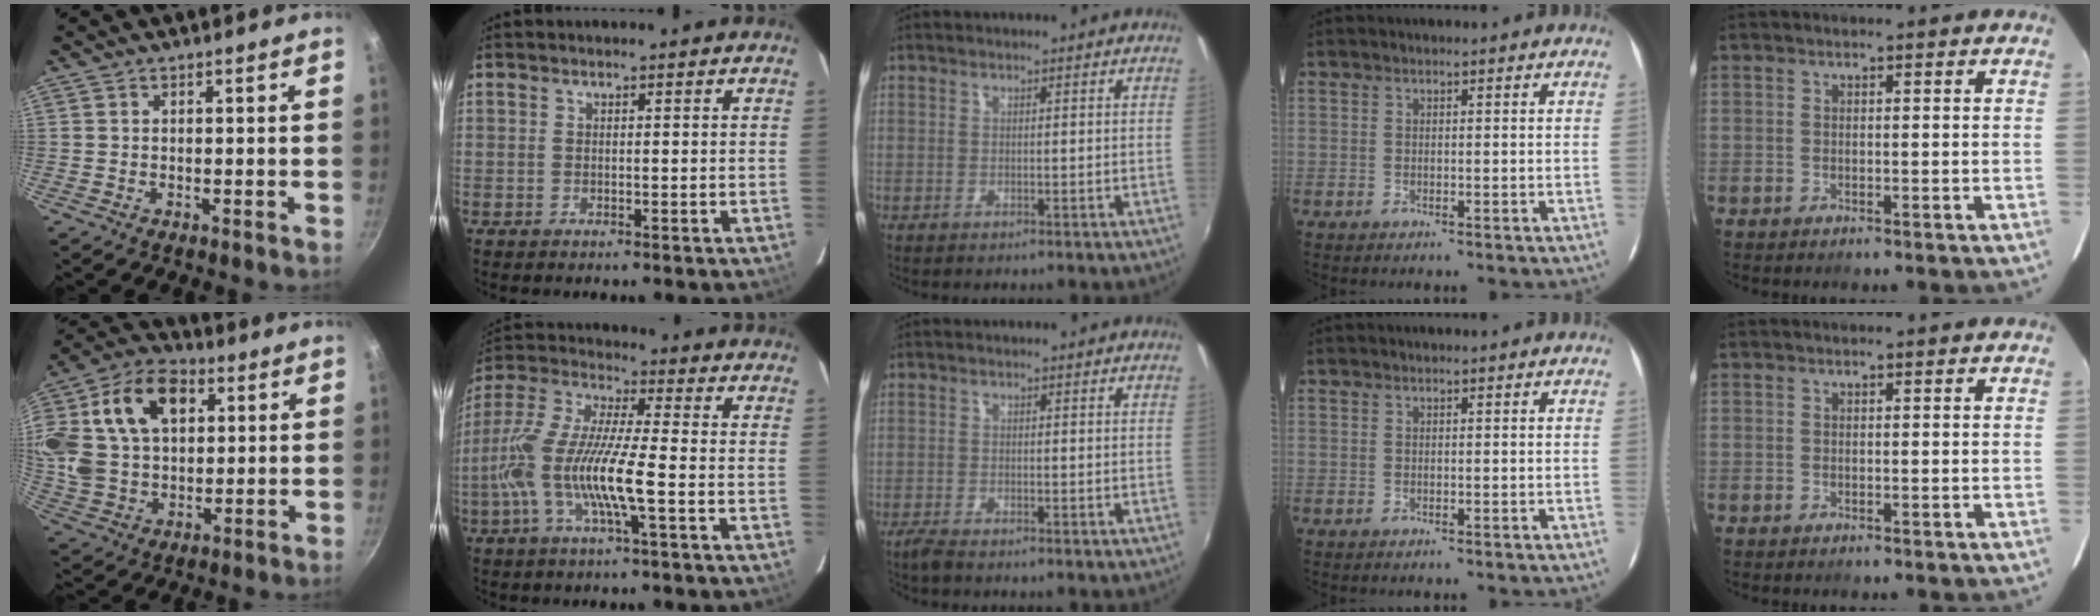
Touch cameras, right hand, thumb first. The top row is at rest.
{"thumb": {"total": 25.5, "force": [7.4, 17.5, 17.0], "torque": [-0.351, 0.023, 0.129]}, "index": {"total": 14.8, "force": [-4.2, 1.6, 14.1], "torque": [-0.285, -0.004, -0.085]}, "middle": {"total": 2.1, "force": [-1.9, 0.1, 0.9], "torque": [-0.027, -0.006, -0.038]}}